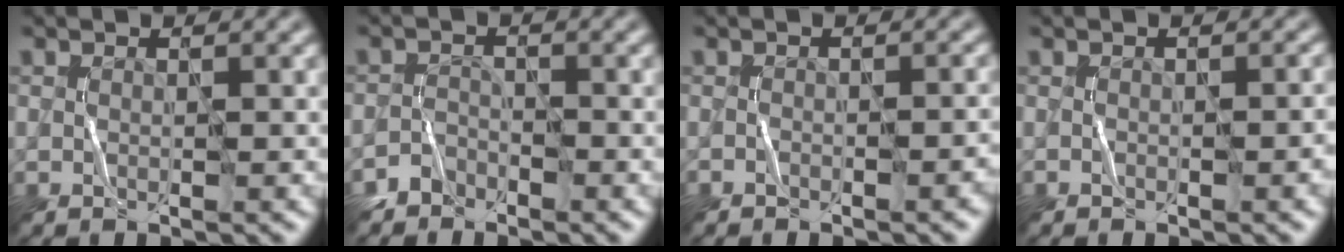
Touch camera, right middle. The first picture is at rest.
{"total": 1.5, "force": [-1.3, 0.5, -0.6], "torque": [0.009, 0.013, -0.028]}
{"total": 2.1, "force": [-1.7, 0.6, 1.2], "torque": [-0.007, 0.018, -0.020]}
{"total": 2.2, "force": [-1.0, 0.9, 1.7], "torque": [0.000, 0.019, -0.009]}